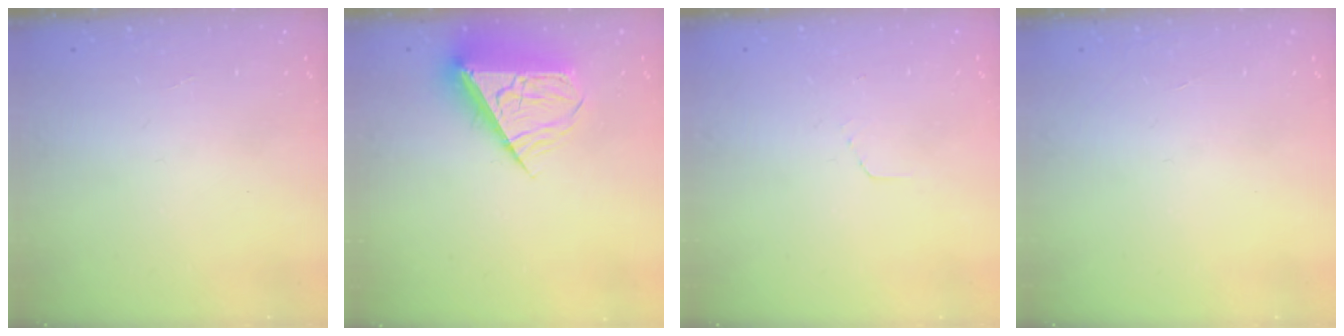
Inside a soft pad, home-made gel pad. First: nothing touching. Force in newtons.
{"total": 8.5, "press": 8.4, "slide": 1.2}
{"total": 2.6, "press": 2.6, "slide": 0.1}
{"total": 0.0}